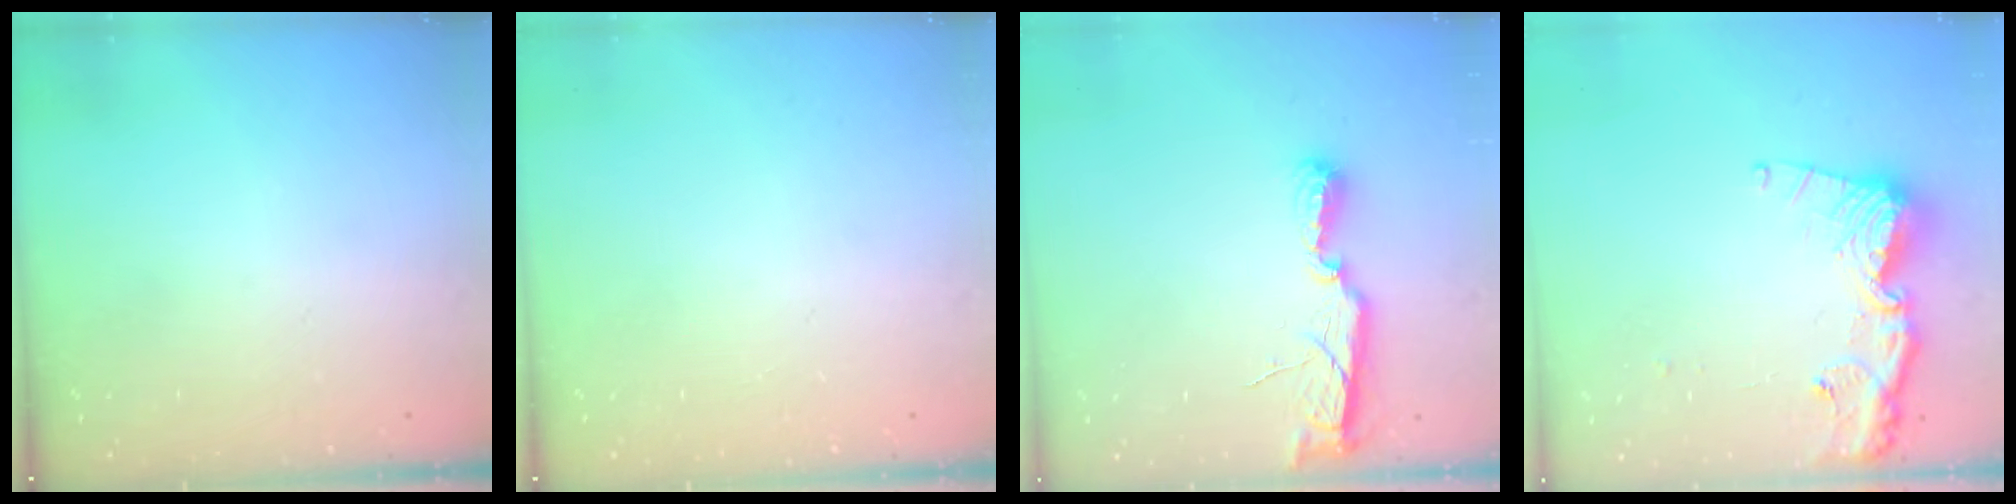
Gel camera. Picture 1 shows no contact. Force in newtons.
{"total": 0.0}
{"total": 7.5, "press": 7.5, "slide": 0.4}
{"total": 14.4, "press": 14.3, "slide": 1.9}